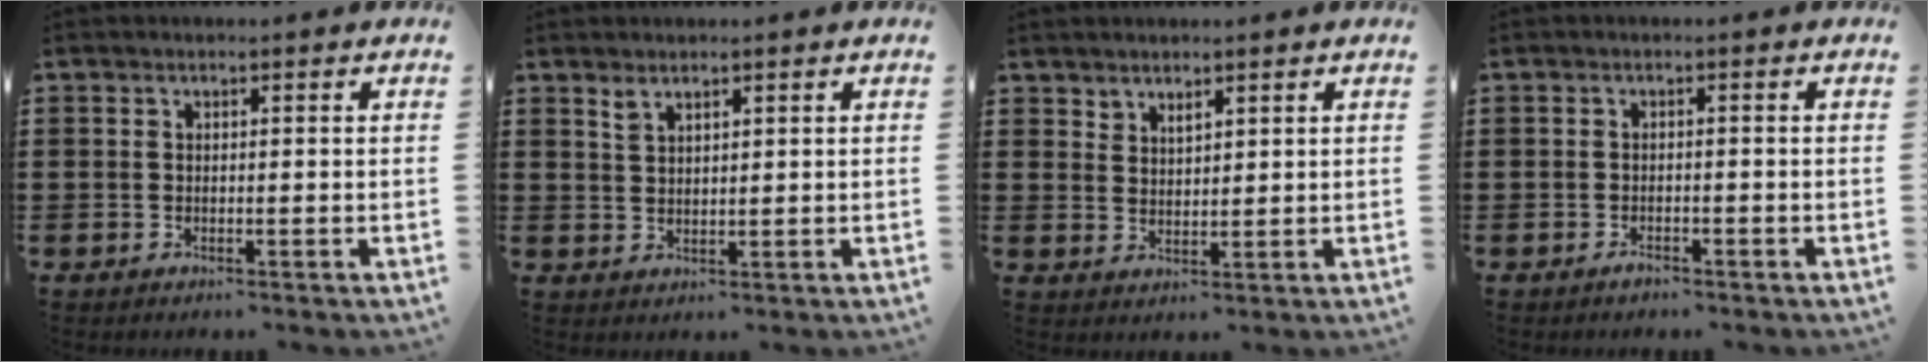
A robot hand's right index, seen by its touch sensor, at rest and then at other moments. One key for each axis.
{"total": 2.0, "fx": 1.6, "fy": 0.8, "fz": 0.8, "tx": -0.020, "ty": 0.000, "tz": 0.031}
{"total": 2.3, "fx": 2.1, "fy": 0.9, "fz": 0.2, "tx": -0.008, "ty": 0.003, "tz": 0.040}
{"total": 1.1, "fx": -1.0, "fy": 0.2, "fz": 0.3, "tx": -0.009, "ty": -0.003, "tz": -0.021}